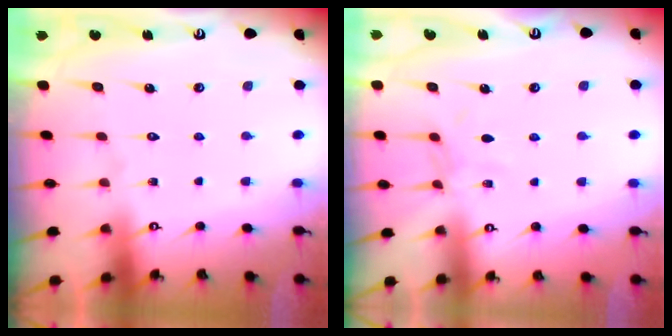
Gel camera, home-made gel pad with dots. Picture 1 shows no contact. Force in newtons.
{"total": 4.3, "press": 4.2, "slide": 0.5}